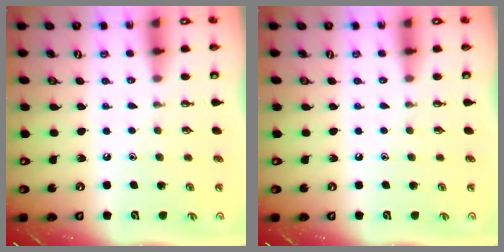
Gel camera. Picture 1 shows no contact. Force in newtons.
{"total": 0.0}